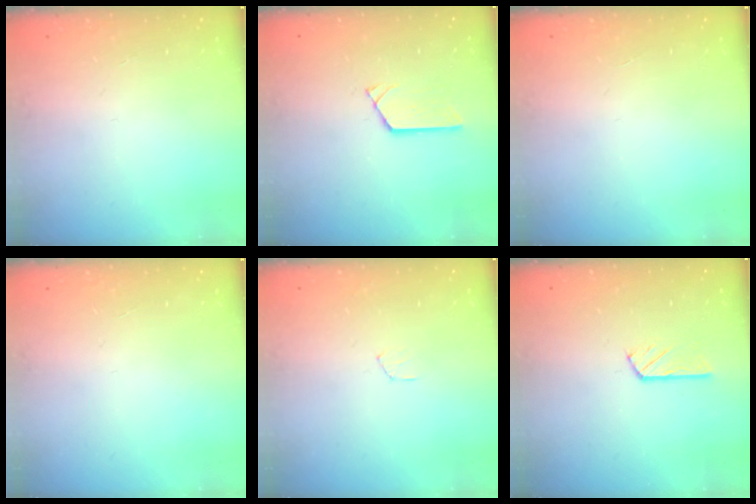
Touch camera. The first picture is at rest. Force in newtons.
{"total": 3.0, "press": 3.0, "slide": 0.2}
{"total": 0.0}
{"total": 0.0}
{"total": 3.3, "press": 3.3, "slide": 0.3}
{"total": 3.4, "press": 3.4, "slide": 0.4}